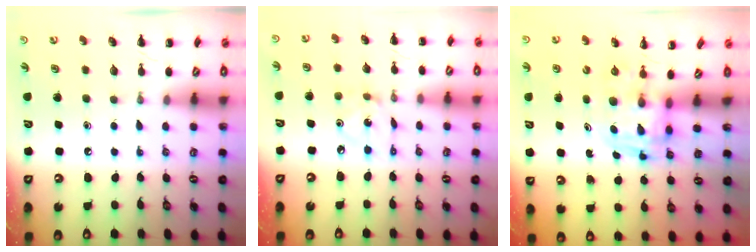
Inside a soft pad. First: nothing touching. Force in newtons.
{"total": 2.2, "press": 2.2, "slide": 0.4}
{"total": 3.4, "press": 3.4, "slide": 0.6}